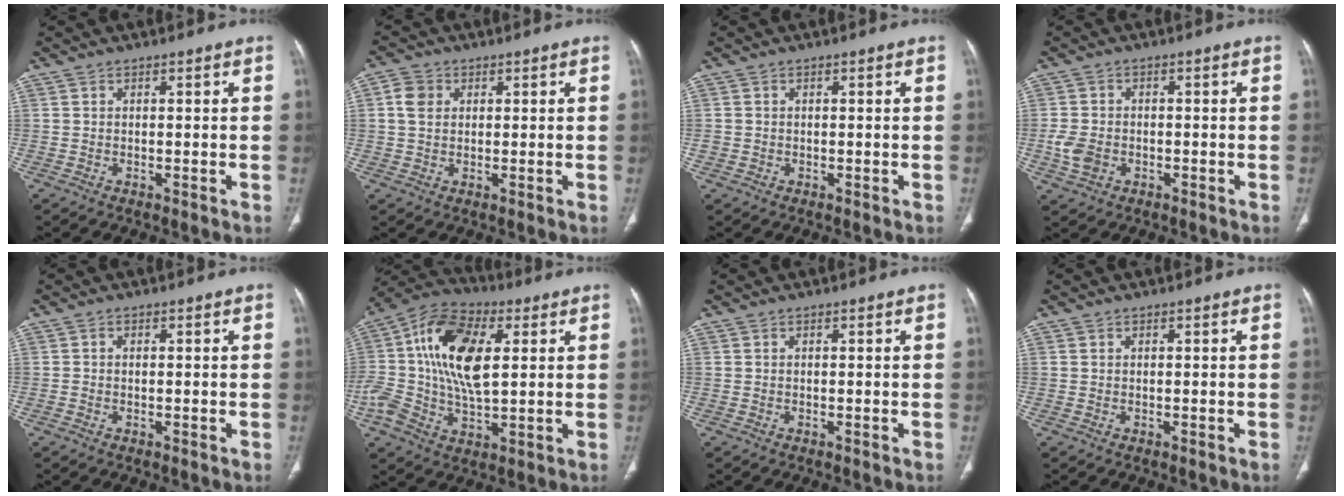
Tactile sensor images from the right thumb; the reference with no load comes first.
{"total": 4.4, "force": [1.1, 3.5, 2.4], "torque": [-0.039, 0.005, 0.019]}
{"total": 1.3, "force": [-0.1, 1.2, 0.3], "torque": [-0.005, 0.002, 0.000]}
{"total": 4.5, "force": [-1.3, 3.5, 2.6], "torque": [-0.051, 0.006, -0.023]}
{"total": 0.5, "force": [-0.1, 0.4, 0.3], "torque": [-0.007, -0.001, -0.003]}
{"total": 18.9, "force": [3.1, 10.1, 15.6], "torque": [-0.304, 0.016, 0.047]}
{"total": 0.0}
{"total": 0.0}